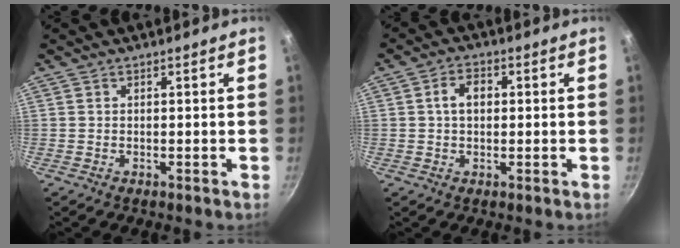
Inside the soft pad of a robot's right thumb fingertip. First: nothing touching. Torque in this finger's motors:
{"motor_torque": [0.33, 1.20, 0.51, -0.06, 0.10]}